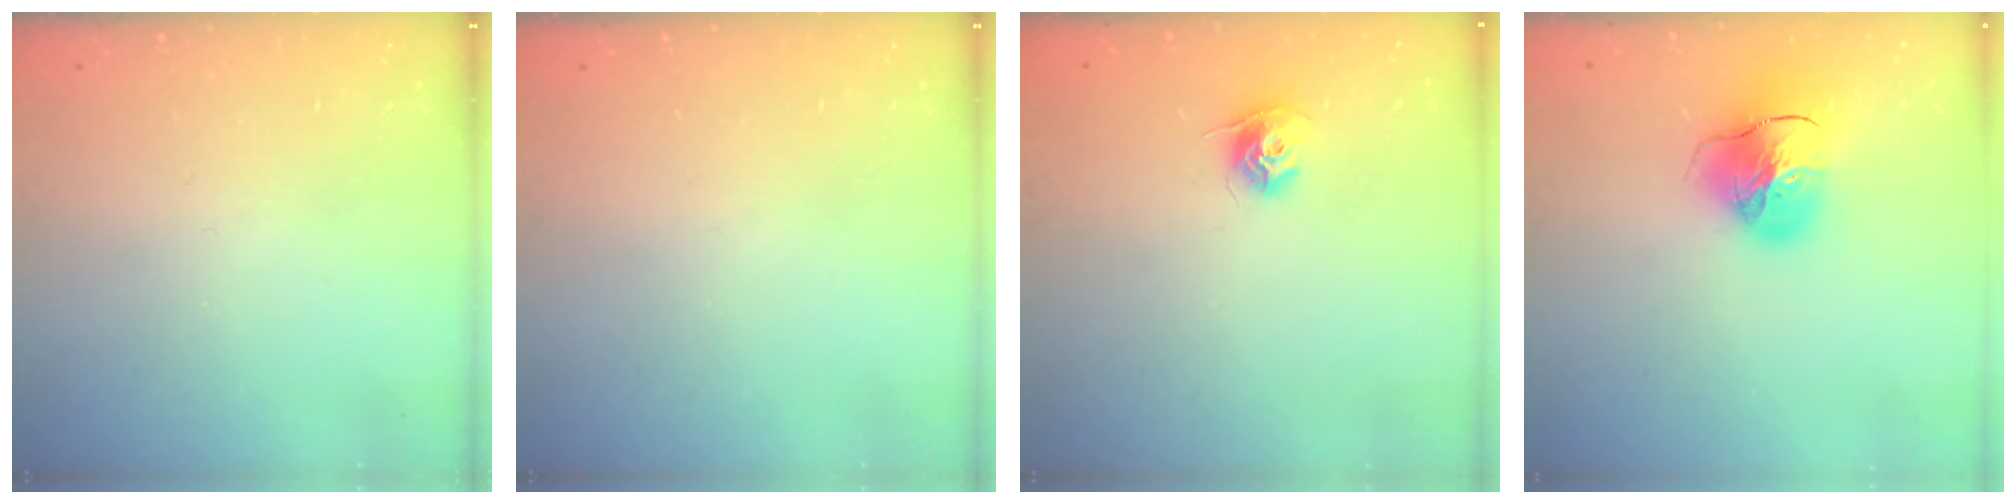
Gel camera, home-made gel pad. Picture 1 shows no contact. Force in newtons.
{"total": 0.0}
{"total": 9.7, "press": 9.7, "slide": 0.5}
{"total": 19.2, "press": 19.0, "slide": 2.1}